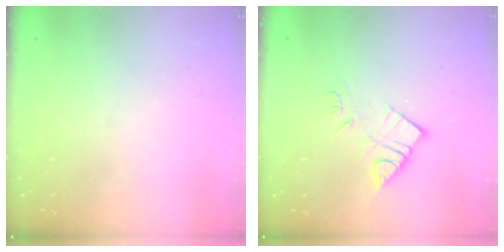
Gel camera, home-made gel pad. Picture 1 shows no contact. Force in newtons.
{"total": 8.9, "press": 8.9, "slide": 0.5}